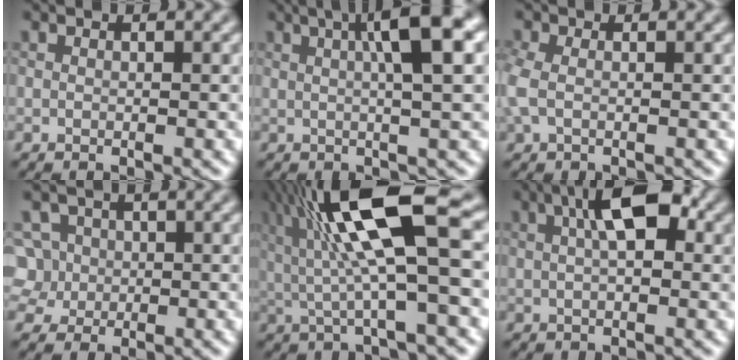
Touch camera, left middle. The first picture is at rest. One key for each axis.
{"total": 6.4, "fx": 1.5, "fy": 0.9, "fz": 6.2, "tx": -0.081, "ty": 0.025, "tz": 0.034}
{"total": 1.2, "fx": -0.8, "fy": 0.4, "fz": 0.8, "tx": -0.050, "ty": 0.008, "tz": -0.003}
{"total": 3.6, "fx": 0.6, "fy": 3.4, "fz": 1.0, "tx": -0.040, "ty": 0.024, "tz": 0.020}
{"total": 10.3, "fx": 1.9, "fy": 2.0, "fz": 9.9, "tx": -0.197, "ty": 0.020, "tz": 0.052}
{"total": 5.1, "fx": 1.2, "fy": 1.7, "fz": 4.6, "tx": -0.083, "ty": 0.020, "tz": 0.026}